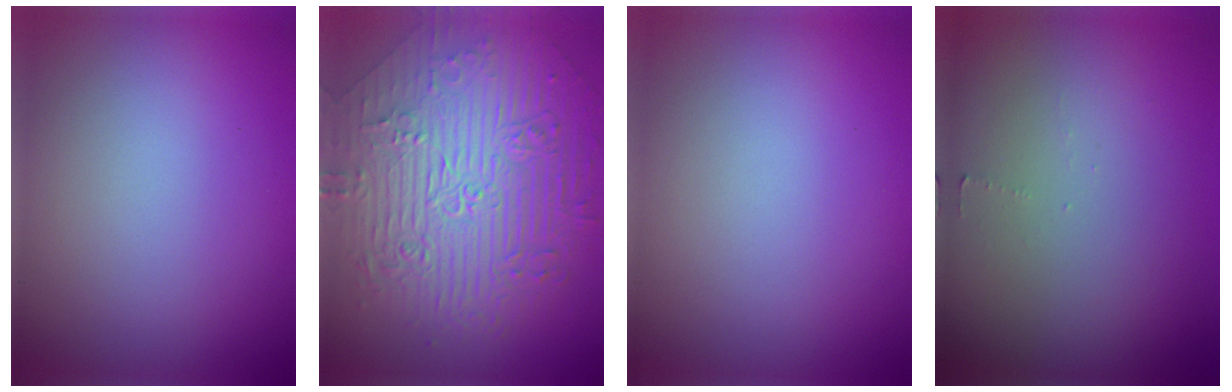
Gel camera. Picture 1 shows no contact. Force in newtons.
{"total": 11.1, "press": 7.5, "slide": 8.2}
{"total": 0.0}
{"total": 0.5, "press": 0.5, "slide": 0.1}